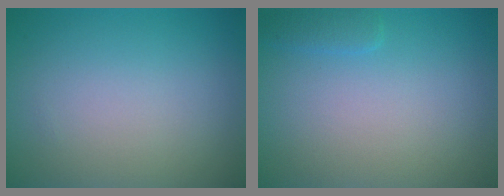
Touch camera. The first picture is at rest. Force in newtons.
{"total": 1.0, "press": 1.0, "slide": 0.1}